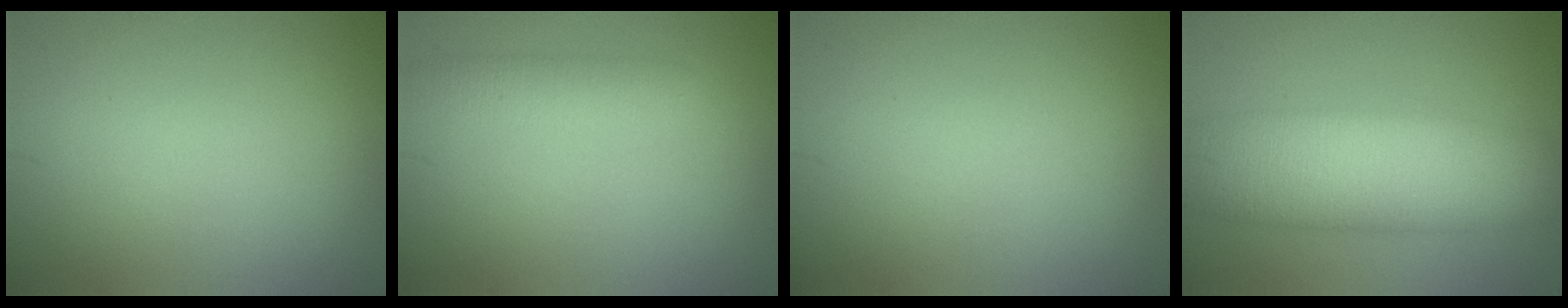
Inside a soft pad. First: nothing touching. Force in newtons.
{"total": 2.2, "press": 2.2, "slide": 0.1}
{"total": 0.0}
{"total": 10.8, "press": 10.8, "slide": 0.5}